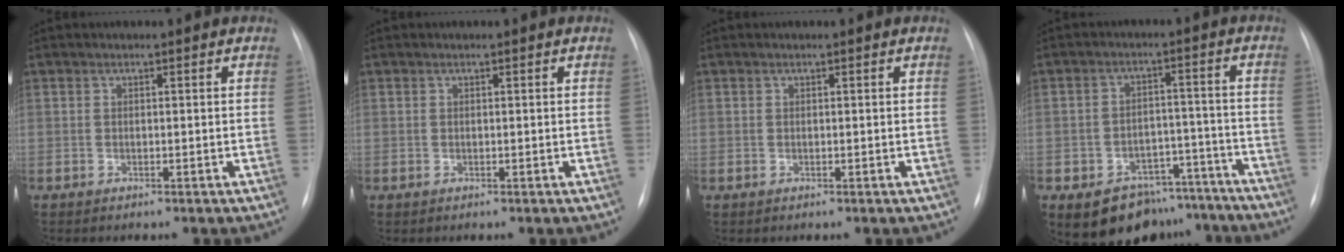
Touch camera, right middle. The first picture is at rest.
{"total": 0.0}
{"total": 0.0}
{"total": 11.3, "force": [-8.5, 6.8, 3.1], "torque": [-0.021, 0.043, -0.112]}